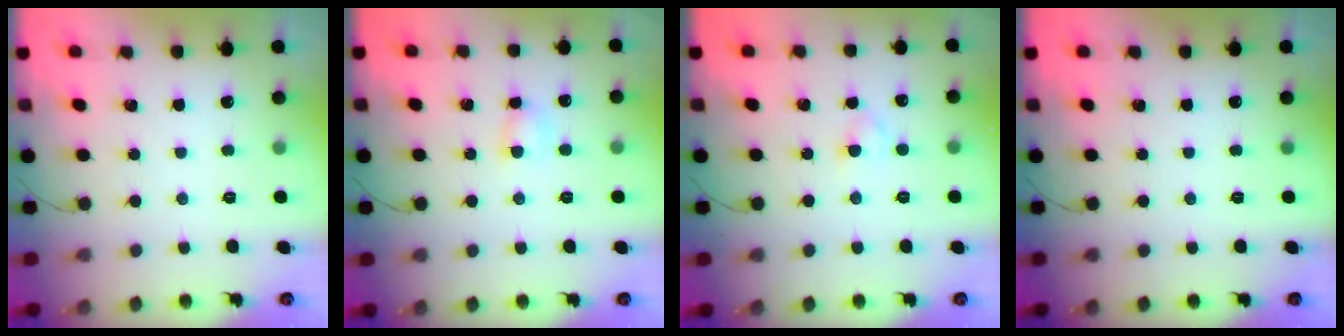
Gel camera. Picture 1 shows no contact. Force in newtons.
{"total": 4.1, "press": 4.0, "slide": 0.9}
{"total": 2.7, "press": 2.4, "slide": 1.1}
{"total": 0.0}